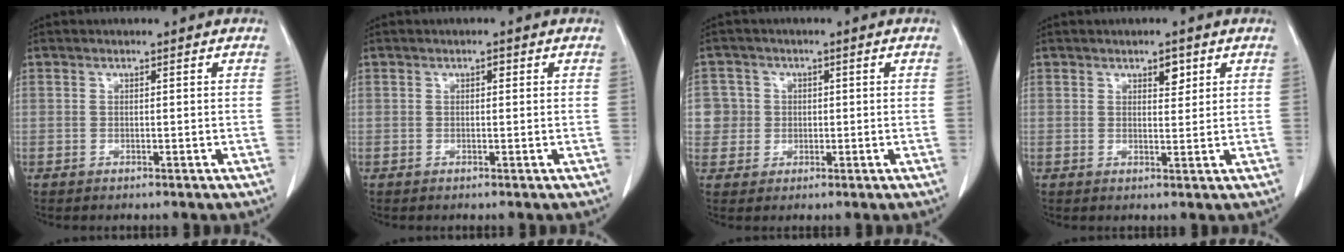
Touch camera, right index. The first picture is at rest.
{"total": 0.6, "force": [0.2, 0.4, 0.5], "torque": [-0.007, 0.002, 0.002]}
{"total": 4.9, "force": [0.5, 4.8, 0.0], "torque": [0.011, 0.013, 0.011]}
{"total": 2.3, "force": [1.3, 1.0, 1.5], "torque": [-0.020, -0.004, 0.021]}